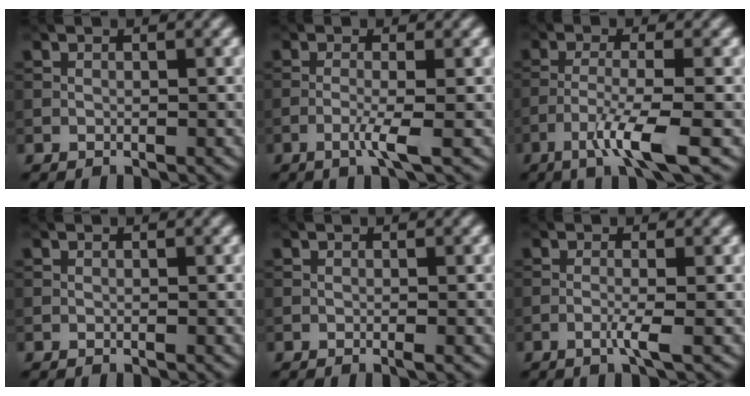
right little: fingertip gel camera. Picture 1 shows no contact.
{"total": 2.4, "force": [-1.0, 0.2, 2.2], "torque": [-0.042, 0.005, -0.028]}
{"total": 5.0, "force": [-2.6, 0.4, 4.3], "torque": [-0.079, 0.003, -0.058]}
{"total": 0.0}
{"total": 0.6, "force": [-0.2, 0.0, 0.6], "torque": [-0.010, -0.003, -0.005]}
{"total": 1.9, "force": [-0.7, 0.2, 1.8], "torque": [-0.031, 0.004, -0.020]}